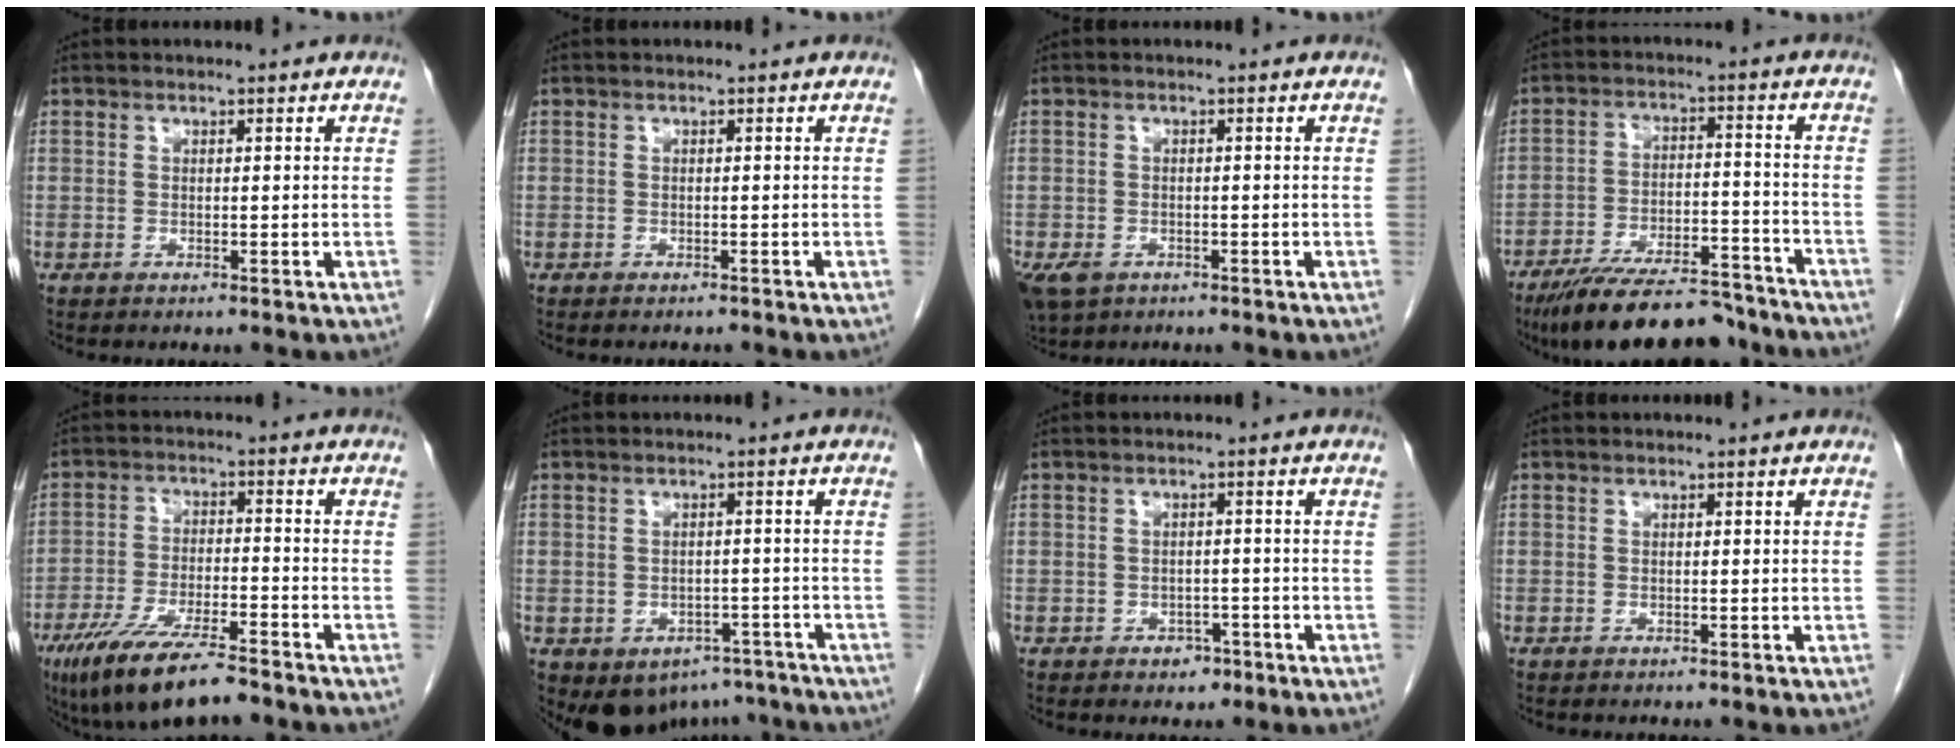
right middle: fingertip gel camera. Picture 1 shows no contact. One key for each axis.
{"total": 0.8, "fx": -0.7, "fy": -0.3, "fz": 0.0, "tx": -0.005, "ty": -0.002, "tz": -0.012}
{"total": 5.6, "fx": -3.3, "fy": 3.7, "fz": 2.6, "tx": -0.057, "ty": -0.008, "tz": -0.050}
{"total": 16.5, "fx": -14.5, "fy": 3.3, "fz": 7.1, "tx": -0.111, "ty": 0.003, "tz": -0.226}
{"total": 11.6, "fx": -8.6, "fy": 1.7, "fz": 7.6, "tx": -0.140, "ty": -0.027, "tz": -0.150}
{"total": 8.5, "fx": -5.7, "fy": 5.8, "fz": 2.3, "tx": -0.029, "ty": 0.014, "tz": -0.066}
{"total": 1.9, "fx": -1.2, "fy": 1.2, "fz": 0.8, "tx": -0.009, "ty": 0.004, "tz": -0.013}
{"total": 0.0}